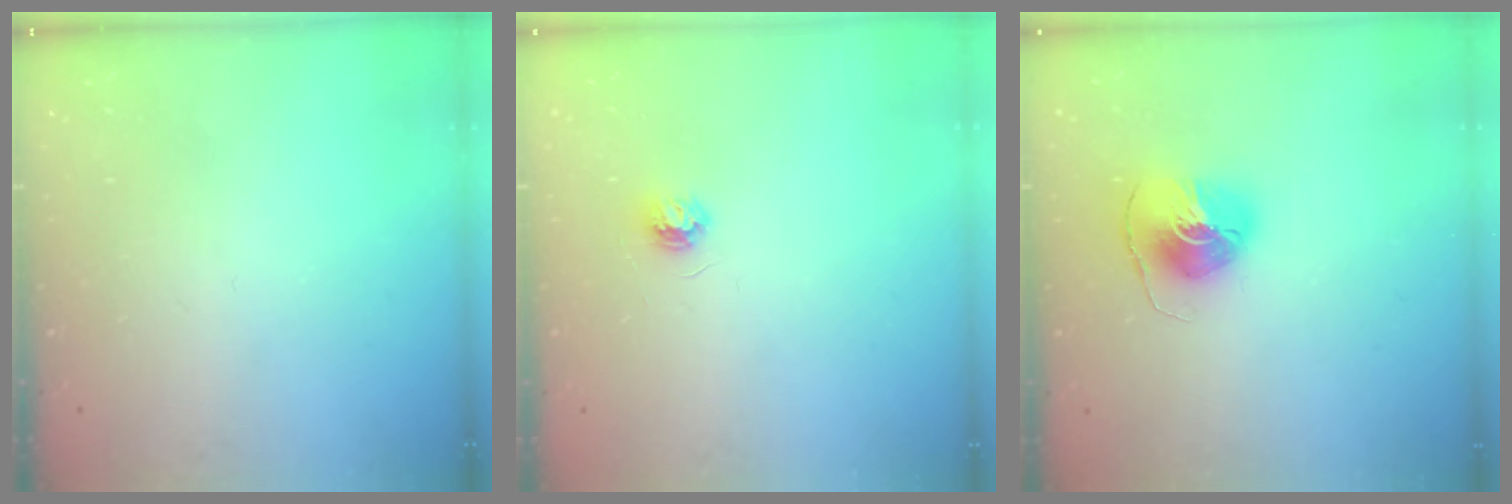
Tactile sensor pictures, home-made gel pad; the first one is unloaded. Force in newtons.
{"total": 3.7, "press": 3.7, "slide": 0.5}
{"total": 8.1, "press": 8.1, "slide": 0.3}